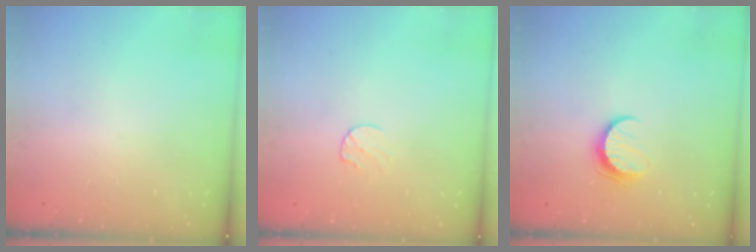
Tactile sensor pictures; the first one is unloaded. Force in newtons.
{"total": 6.1, "press": 6.0, "slide": 0.6}
{"total": 8.8, "press": 8.8, "slide": 0.5}